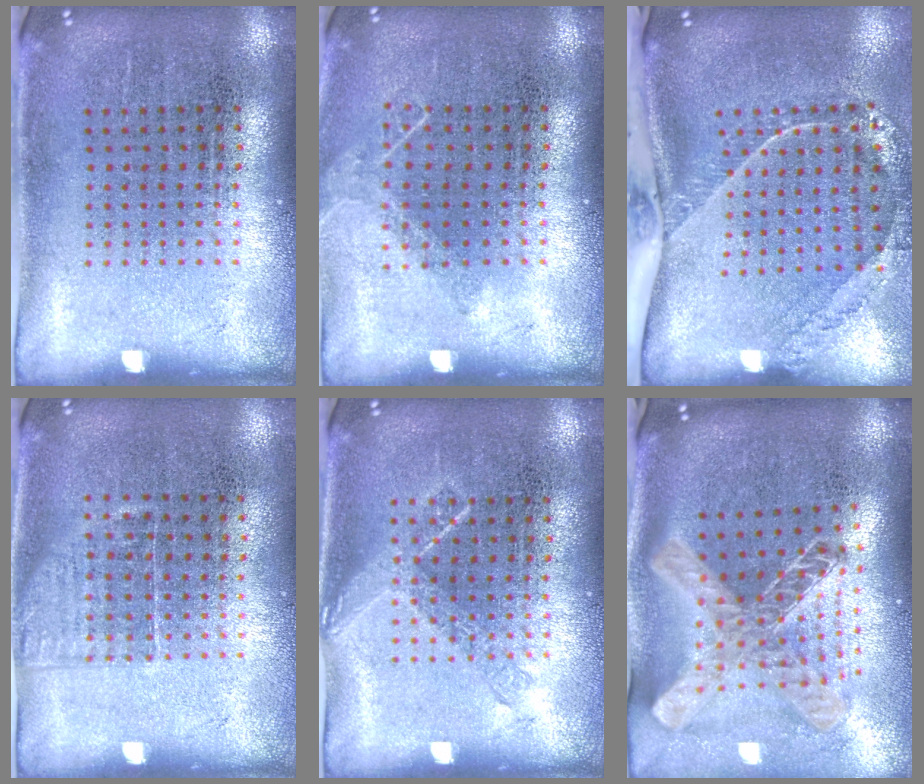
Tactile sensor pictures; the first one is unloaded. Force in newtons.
{"total": 0.8, "press": 0.8, "slide": 0.2}
{"total": 2.5, "press": 1.8, "slide": 1.8}
{"total": 1.2, "press": 1.0, "slide": 0.7}
{"total": 1.0, "press": 0.9, "slide": 0.3}
{"total": 2.1, "press": 1.6, "slide": 1.3}